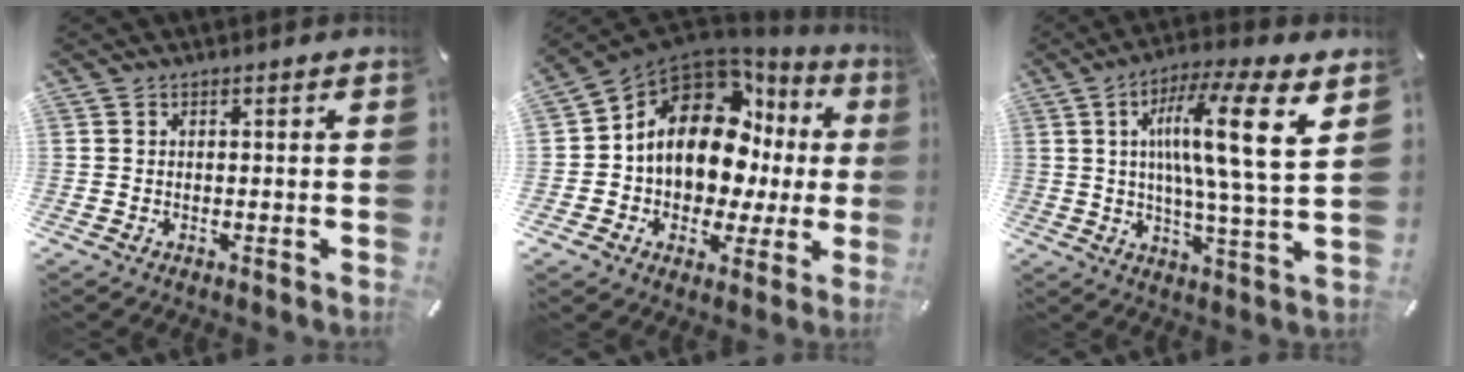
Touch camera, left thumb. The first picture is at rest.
{"total": 15.7, "force": [4.1, 11.1, 10.3], "torque": [-0.181, -0.037, 0.068]}
{"total": 16.7, "force": [4.9, 2.2, 15.8], "torque": [-0.274, -0.011, 0.063]}